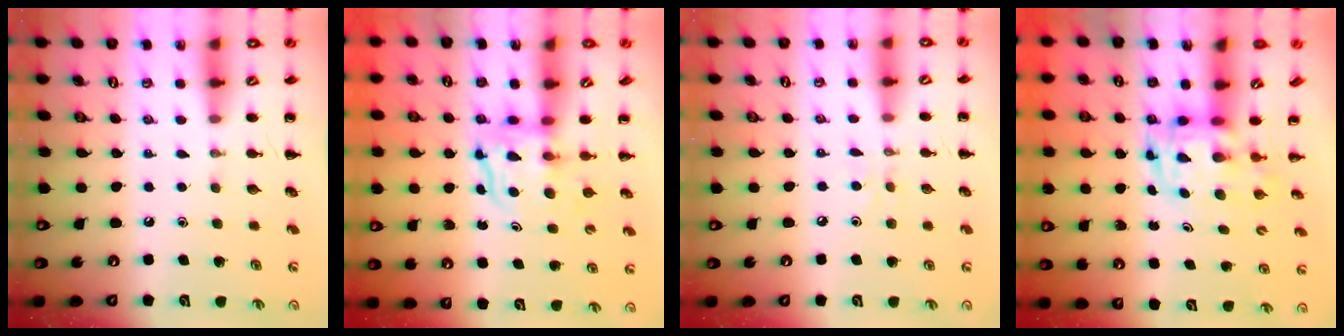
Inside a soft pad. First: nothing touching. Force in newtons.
{"total": 3.6, "press": 3.5, "slide": 0.3}
{"total": 4.7, "press": 4.3, "slide": 1.7}
{"total": 3.2, "press": 3.1, "slide": 0.6}